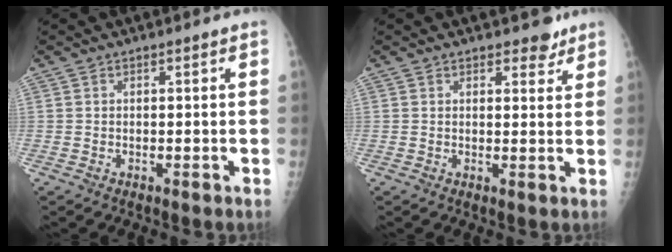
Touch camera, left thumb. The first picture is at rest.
{"total": 3.3, "force": [2.5, 1.7, 1.2], "torque": [0.007, -0.015, 0.033]}